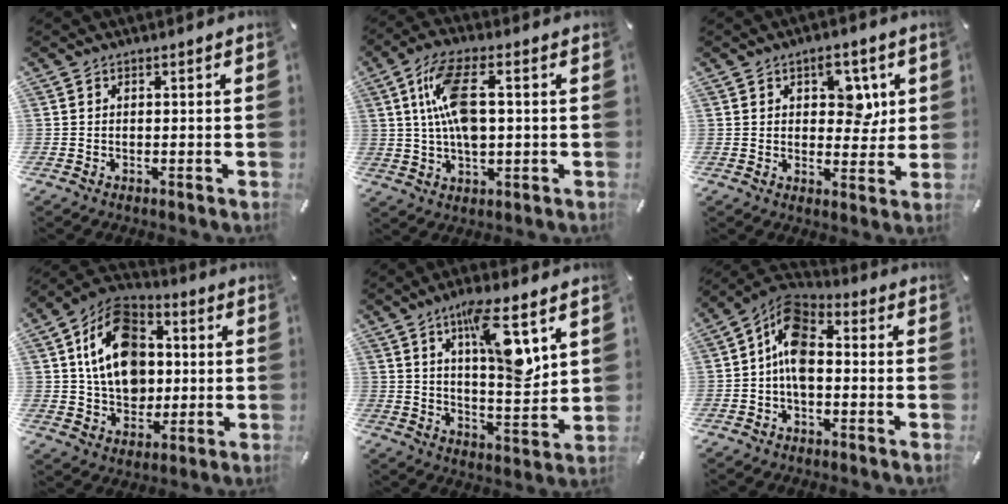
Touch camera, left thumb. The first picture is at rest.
{"total": 11.5, "force": [1.7, 5.5, 9.9], "torque": [-0.211, 0.006, 0.028]}
{"total": 7.7, "force": [2.9, 5.0, 5.1], "torque": [-0.049, -0.009, 0.041]}
{"total": 16.3, "force": [1.7, 13.0, 9.6], "torque": [-0.161, 0.007, 0.034]}
{"total": 13.9, "force": [7.0, 4.3, 11.2], "torque": [-0.168, -0.038, 0.115]}
{"total": 10.4, "force": [-1.0, 6.5, 8.1], "torque": [-0.167, -0.001, -0.022]}